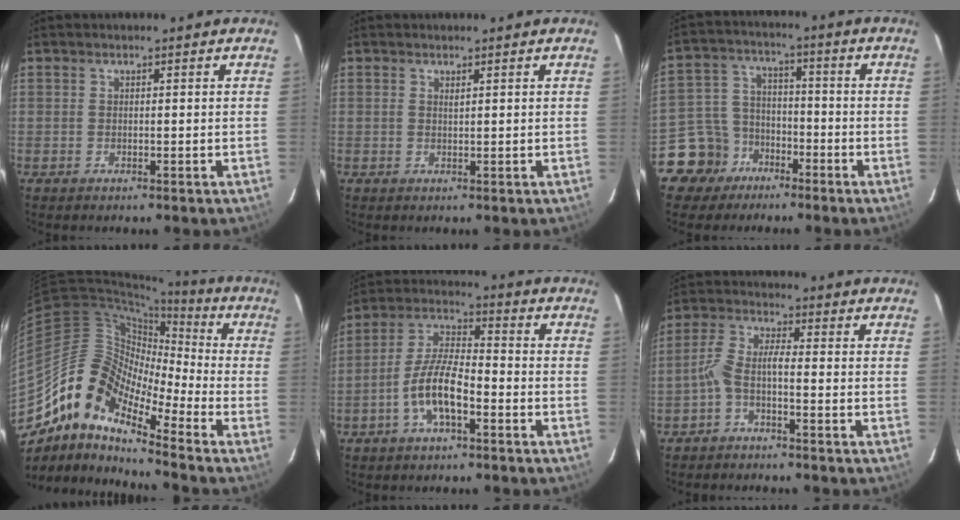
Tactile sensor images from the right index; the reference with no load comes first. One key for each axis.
{"total": 0.5, "fx": 0.4, "fy": 0.1, "fz": 0.3, "tx": -0.006, "ty": 0.000, "tz": 0.007}
{"total": 9.3, "fx": -5.8, "fy": 7.1, "fz": 1.0, "tx": -0.042, "ty": 0.035, "tz": -0.099}
{"total": 13.0, "fx": -9.0, "fy": 4.8, "fz": 7.9, "tx": -0.124, "ty": 0.015, "tz": -0.191}
{"total": 10.0, "fx": -4.4, "fy": 3.3, "fz": 8.4, "tx": -0.180, "ty": 0.007, "tz": -0.085}
{"total": 3.8, "fx": -2.0, "fy": 1.0, "fz": 3.1, "tx": -0.081, "ty": 0.014, "tz": -0.043}